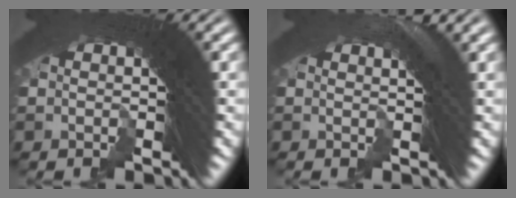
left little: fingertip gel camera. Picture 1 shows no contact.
{"total": 2.7, "force": [1.6, -0.7, 2.0], "torque": [-0.023, 0.006, 0.027]}